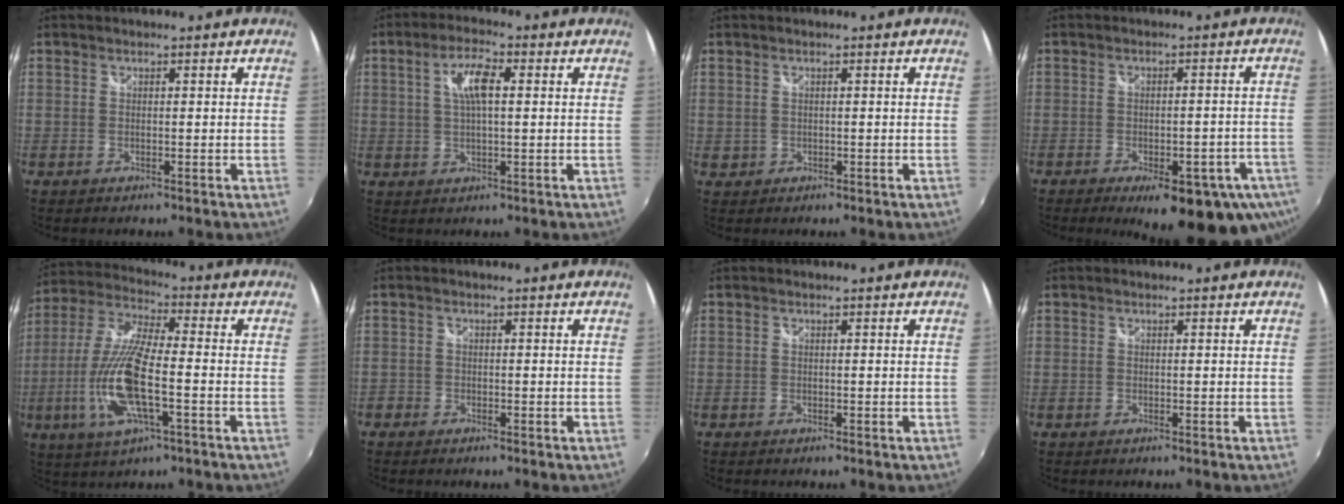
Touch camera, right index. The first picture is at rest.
{"total": 6.1, "force": [1.3, 1.9, 5.7], "torque": [-0.104, 0.009, 0.026]}
{"total": 1.3, "force": [0.1, 1.2, 0.4], "torque": [-0.004, -0.001, 0.002]}
{"total": 17.7, "force": [-10.6, 6.5, 12.6], "torque": [-0.172, -0.034, -0.124]}
{"total": 15.6, "force": [-4.2, 4.0, 14.5], "torque": [-0.307, -0.012, -0.083]}
{"total": 1.4, "force": [-1.1, 0.9, 0.2], "torque": [-0.010, -0.002, -0.022]}
{"total": 0.0}
{"total": 0.0}